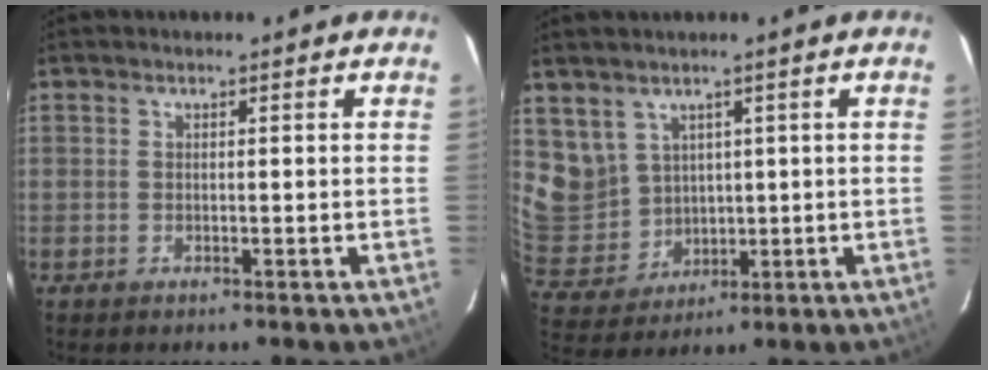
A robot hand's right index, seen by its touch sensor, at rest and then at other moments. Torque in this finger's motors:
{"motor_torque": [0.45, 0.31, 0.18, 0.01]}